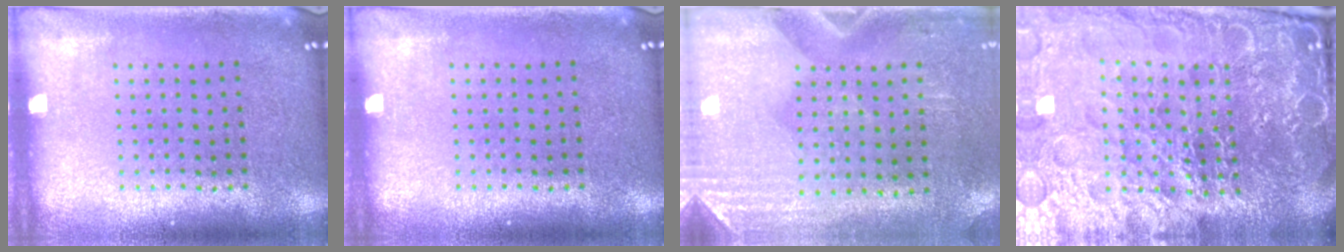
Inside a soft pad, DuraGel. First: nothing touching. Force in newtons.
{"total": 0.0}
{"total": 2.9, "press": 2.5, "slide": 1.5}
{"total": 6.7, "press": 5.9, "slide": 3.1}